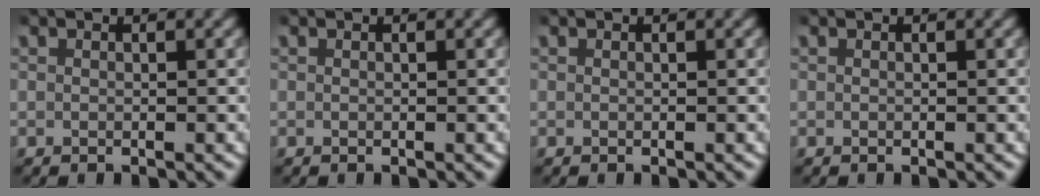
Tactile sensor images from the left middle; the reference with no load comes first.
{"total": 0.0}
{"total": 0.0}
{"total": 0.0}